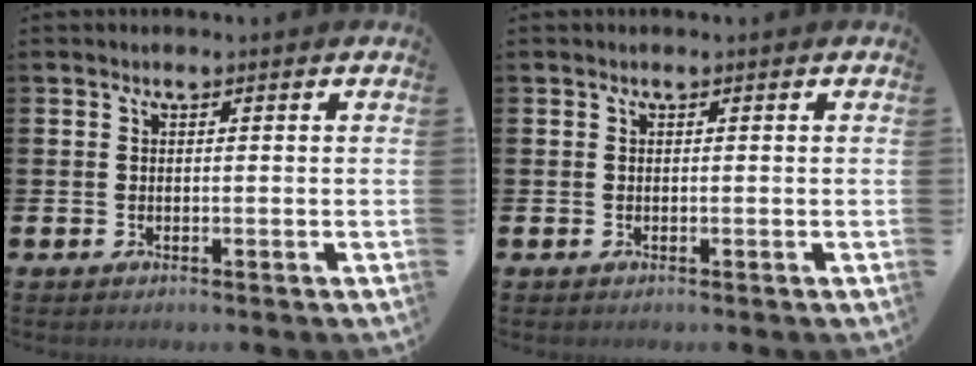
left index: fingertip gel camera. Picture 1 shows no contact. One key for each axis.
{"total": 0.0}